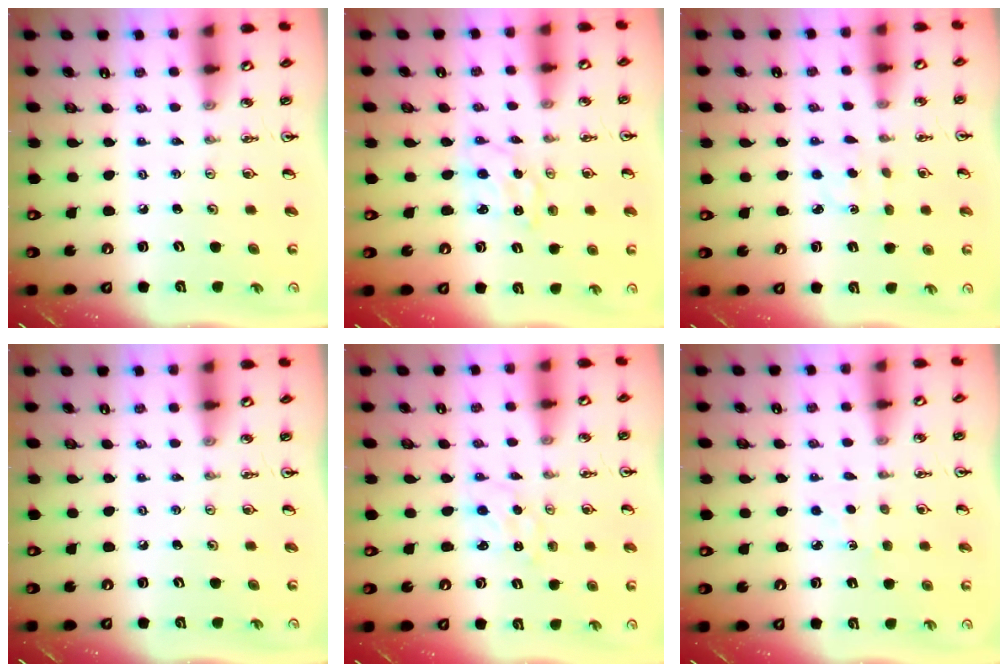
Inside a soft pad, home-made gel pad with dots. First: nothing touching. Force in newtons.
{"total": 1.7, "press": 1.7, "slide": 0.3}
{"total": 1.6, "press": 1.5, "slide": 0.5}
{"total": 0.0}
{"total": 0.0}
{"total": 2.9, "press": 2.9, "slide": 0.3}